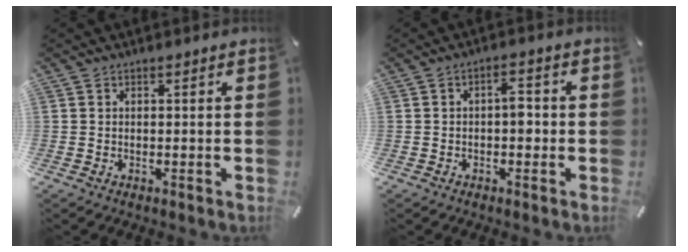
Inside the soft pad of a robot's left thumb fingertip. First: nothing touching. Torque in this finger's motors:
{"motor_torque": [0.17, 0.80, 0.28, -0.20, 0.03]}